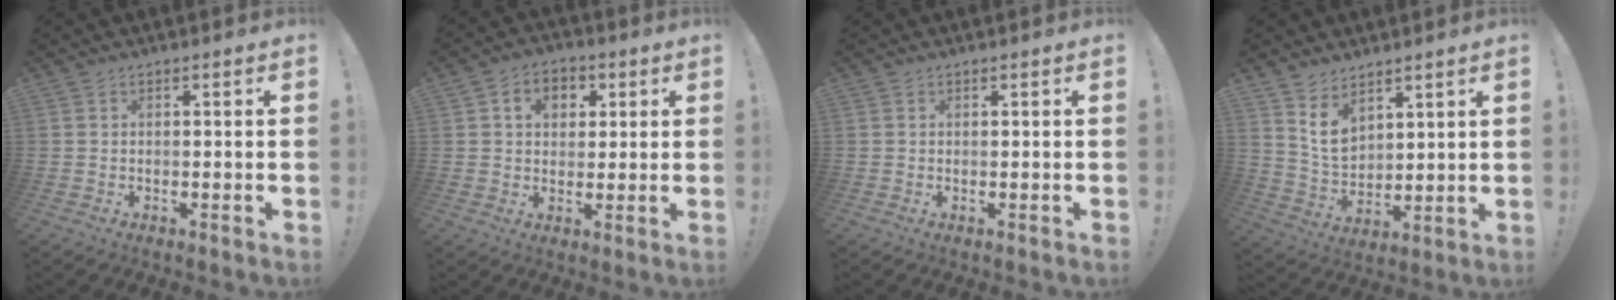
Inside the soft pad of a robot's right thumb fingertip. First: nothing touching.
{"total": 7.9, "force": [2.5, 6.3, 4.0], "torque": [-0.047, -0.004, 0.045]}
{"total": 0.0}
{"total": 8.5, "force": [5.6, 5.6, 3.0], "torque": [-0.045, -0.042, 0.111]}